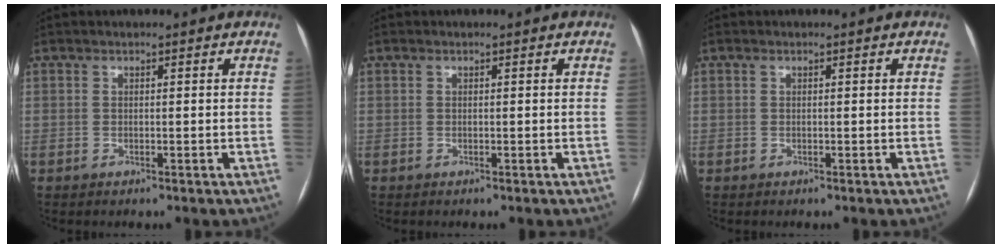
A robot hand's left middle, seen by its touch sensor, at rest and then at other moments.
{"total": 0.0}
{"total": 0.0}